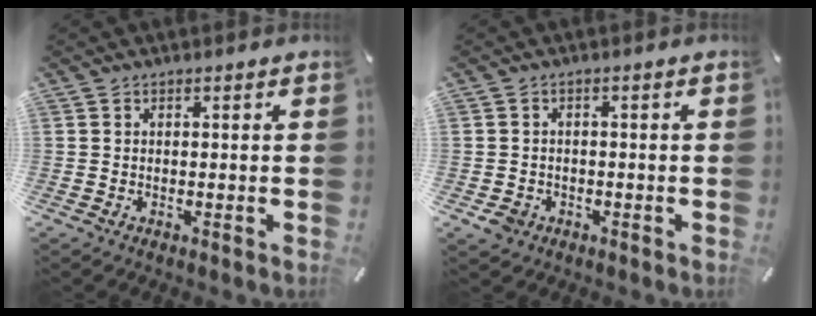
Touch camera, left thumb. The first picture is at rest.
{"total": 3.1, "force": [-1.5, 2.5, 1.1], "torque": [-0.024, 0.004, -0.031]}